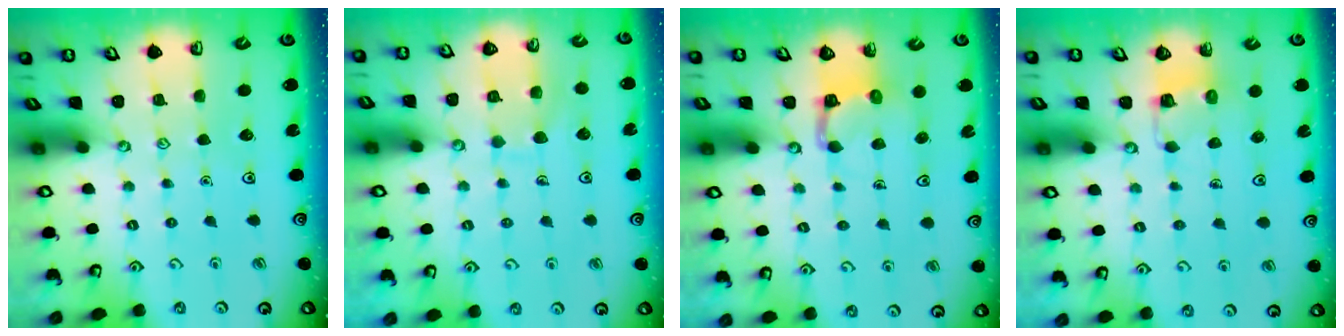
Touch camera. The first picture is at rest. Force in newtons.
{"total": 7.8, "press": 7.7, "slide": 0.6}
{"total": 4.6, "press": 4.6, "slide": 0.3}
{"total": 3.1, "press": 3.1, "slide": 0.2}